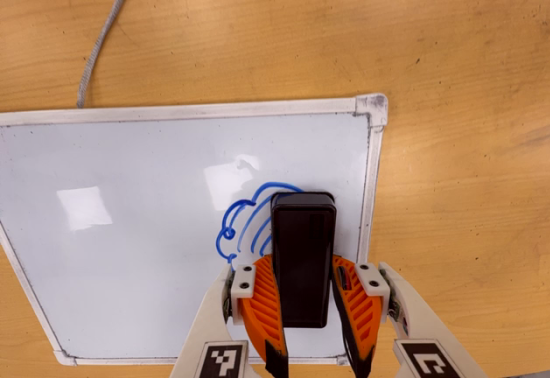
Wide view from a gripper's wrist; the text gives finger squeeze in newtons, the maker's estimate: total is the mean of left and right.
{"total": 9.7, "left": 8.7, "right": 10.8}